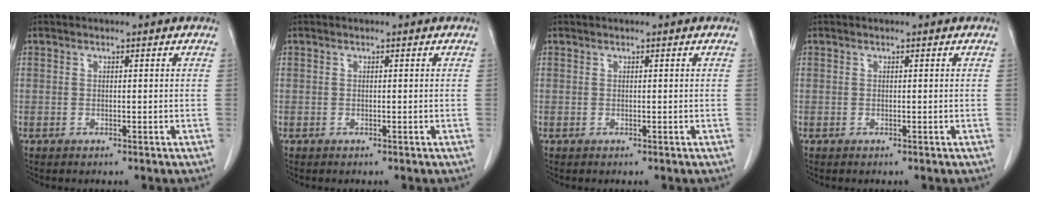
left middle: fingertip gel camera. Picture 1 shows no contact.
{"total": 0.0}
{"total": 0.0}
{"total": 0.0}